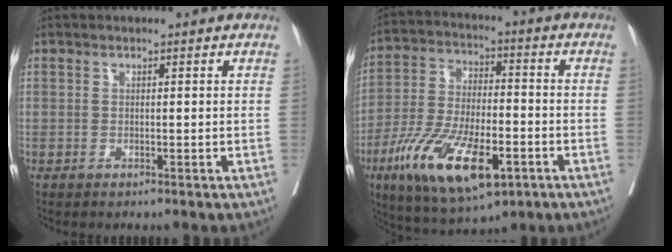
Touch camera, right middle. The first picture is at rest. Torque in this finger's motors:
{"motor_torque": [1.38, -0.76, 0.90, 0.21]}